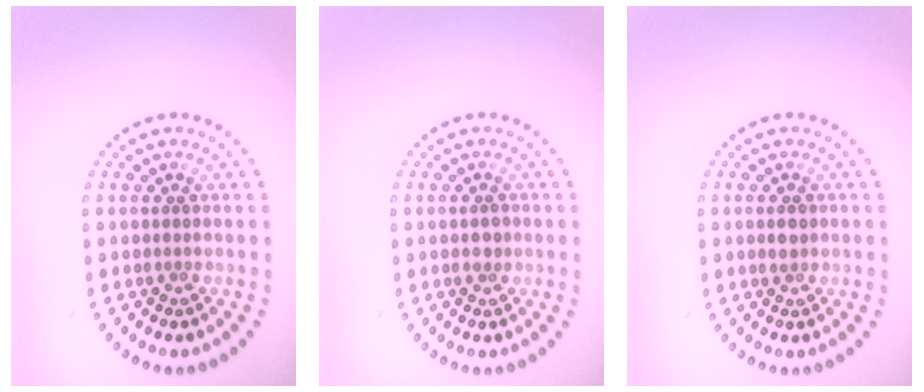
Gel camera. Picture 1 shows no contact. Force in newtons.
{"total": 1.0, "press": 1.0, "slide": 0.0}
{"total": 1.0, "press": 1.0, "slide": 0.1}